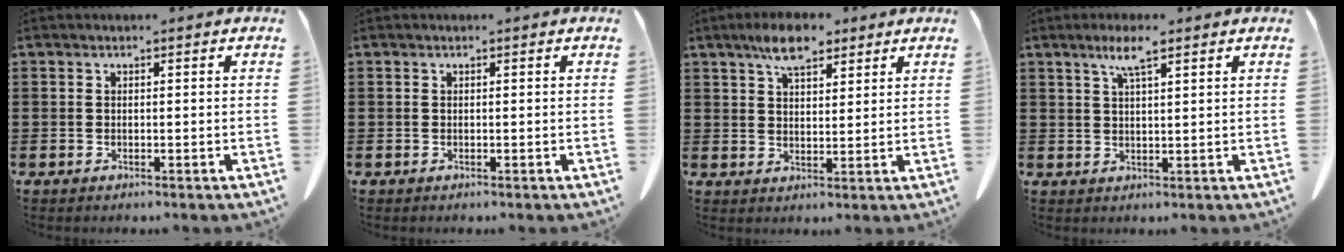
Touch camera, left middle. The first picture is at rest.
{"total": 0.0}
{"total": 6.8, "force": [4.9, 2.7, 4.0], "torque": [-0.081, -0.003, 0.088]}
{"total": 4.4, "force": [2.7, 0.6, 3.3], "torque": [-0.072, 0.007, 0.046]}